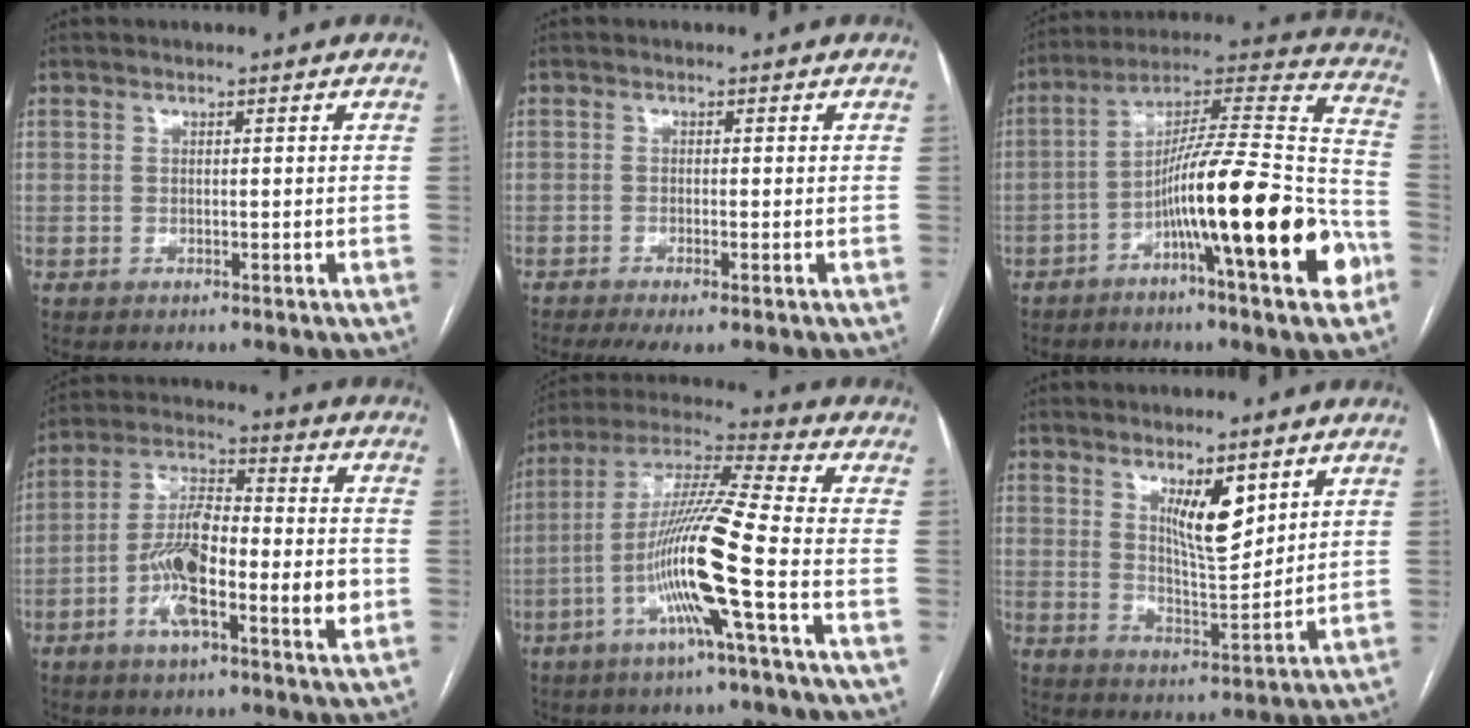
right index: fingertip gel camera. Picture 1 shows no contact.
{"total": 4.3, "force": [-2.9, 0.4, 3.2], "torque": [-0.051, -0.010, -0.047]}
{"total": 23.4, "force": [-8.7, 1.5, 21.7], "torque": [-0.310, 0.003, -0.141]}
{"total": 14.1, "force": [-3.6, 3.8, 13.1], "torque": [-0.237, 0.016, -0.064]}
{"total": 14.5, "force": [-4.8, -1.2, 13.7], "torque": [-0.267, 0.000, -0.098]}
{"total": 7.7, "force": [4.0, 2.0, 6.2], "torque": [-0.110, -0.011, 0.075]}